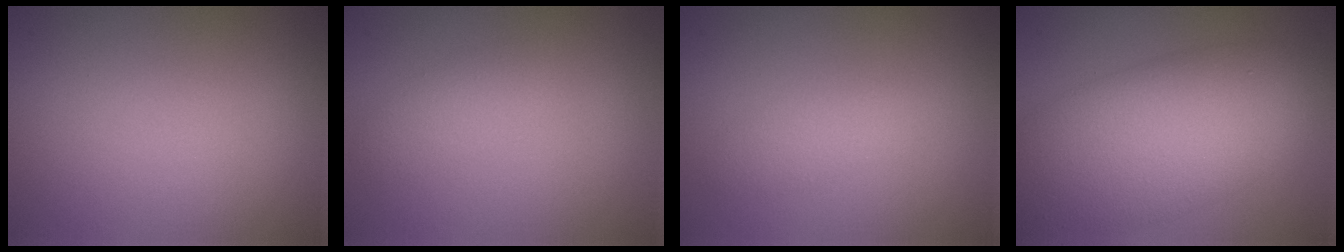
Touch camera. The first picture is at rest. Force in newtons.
{"total": 1.6, "press": 1.6, "slide": 0.1}
{"total": 1.5, "press": 1.5, "slide": 0.1}
{"total": 10.5, "press": 10.5, "slide": 0.6}